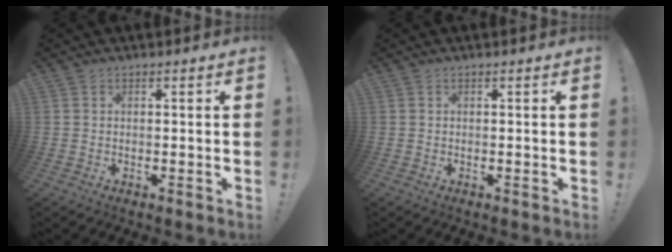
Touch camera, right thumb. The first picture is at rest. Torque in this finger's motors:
{"motor_torque": [0.00, 0.00, 0.00, 0.00, 0.00]}